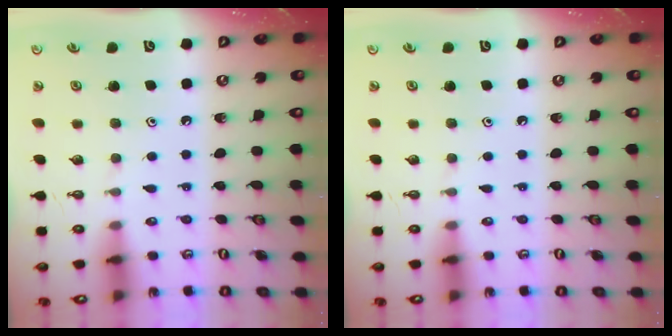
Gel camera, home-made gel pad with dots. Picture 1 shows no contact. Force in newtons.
{"total": 0.0}